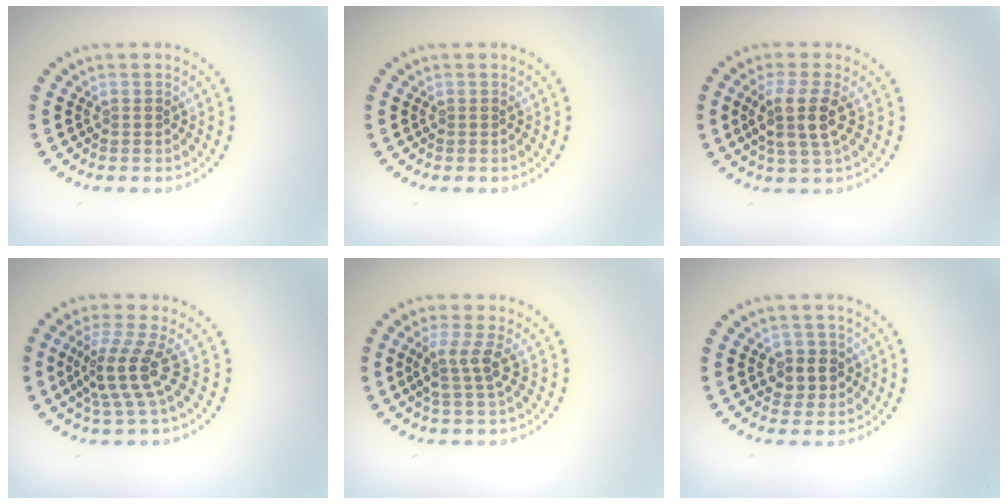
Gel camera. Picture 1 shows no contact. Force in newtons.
{"total": 0.0}
{"total": 3.2, "press": 2.7, "slide": 1.7}
{"total": 3.8, "press": 2.7, "slide": 2.6}
{"total": 2.5, "press": 2.0, "slide": 1.6}
{"total": 2.4, "press": 2.3, "slide": 0.8}